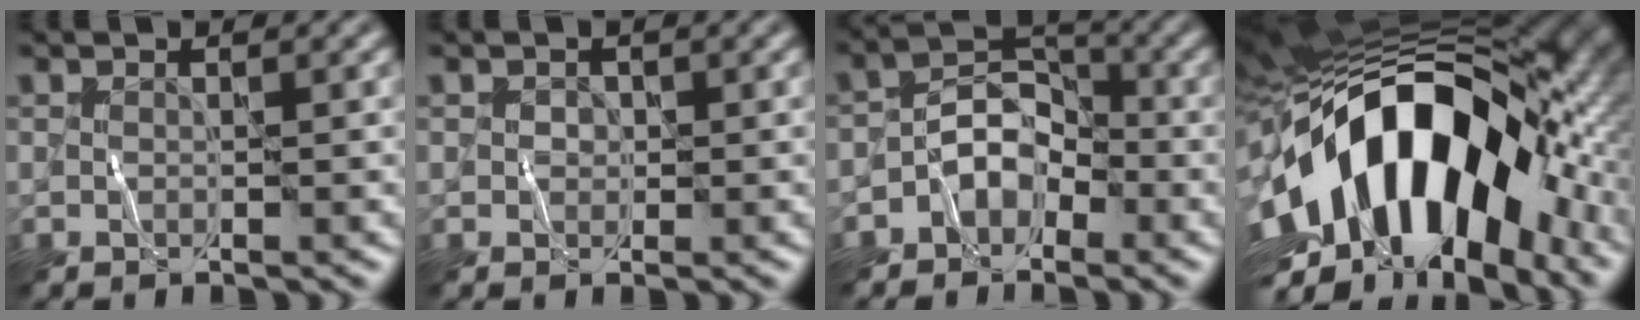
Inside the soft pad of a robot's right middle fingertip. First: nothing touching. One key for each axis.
{"total": 0.6, "fx": 0.2, "fy": 0.6, "fz": 0.0, "tx": 0.009, "ty": -0.002, "tz": 0.004}
{"total": 3.6, "fx": -2.1, "fy": 2.5, "fz": 1.5, "tx": -0.015, "ty": 0.009, "tz": -0.048}
{"total": 19.8, "fx": -3.1, "fy": 10.6, "fz": 16.4, "tx": -0.275, "ty": 0.005, "tz": -0.054}